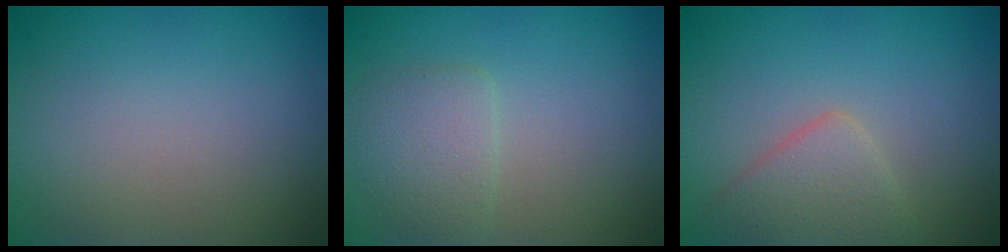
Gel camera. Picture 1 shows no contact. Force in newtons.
{"total": 2.4, "press": 2.4, "slide": 0.2}
{"total": 3.2, "press": 3.2, "slide": 0.1}